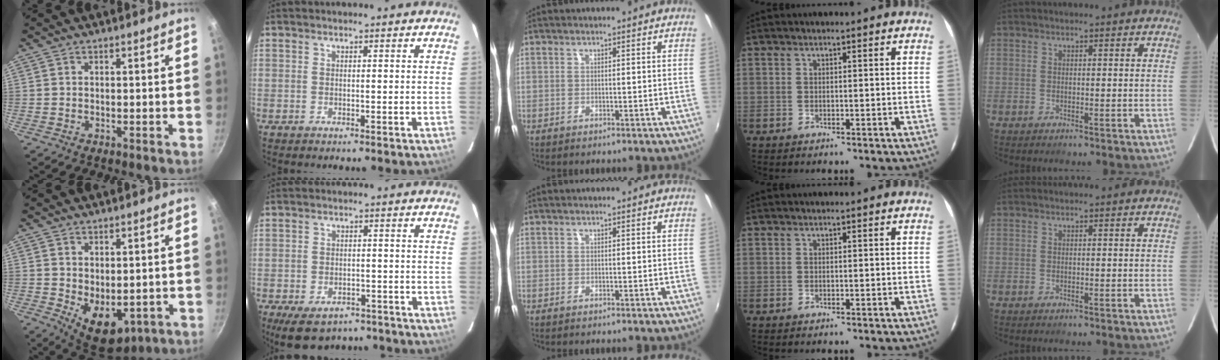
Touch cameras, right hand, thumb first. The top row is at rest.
{"thumb": {"total": 8.7, "force": [-0.7, 5.7, 6.6], "torque": [-0.073, -0.017, 0.010]}, "index": {"total": 10.0, "force": [-7.4, 5.2, 4.2], "torque": [-0.095, -0.008, -0.098]}}